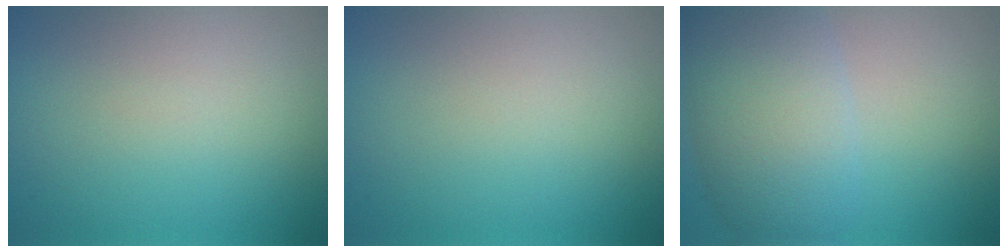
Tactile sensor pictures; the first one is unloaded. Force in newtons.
{"total": 0.0}
{"total": 8.2, "press": 8.2, "slide": 0.3}